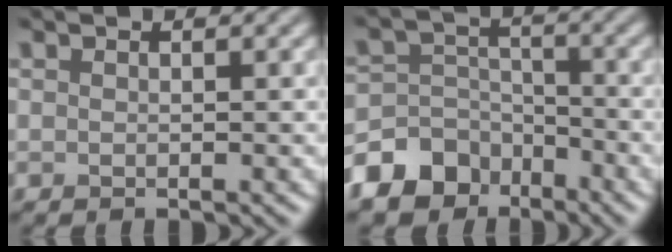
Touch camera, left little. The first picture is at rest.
{"total": 8.4, "force": [-5.6, 5.9, 2.2], "torque": [-0.032, -0.010, -0.115]}